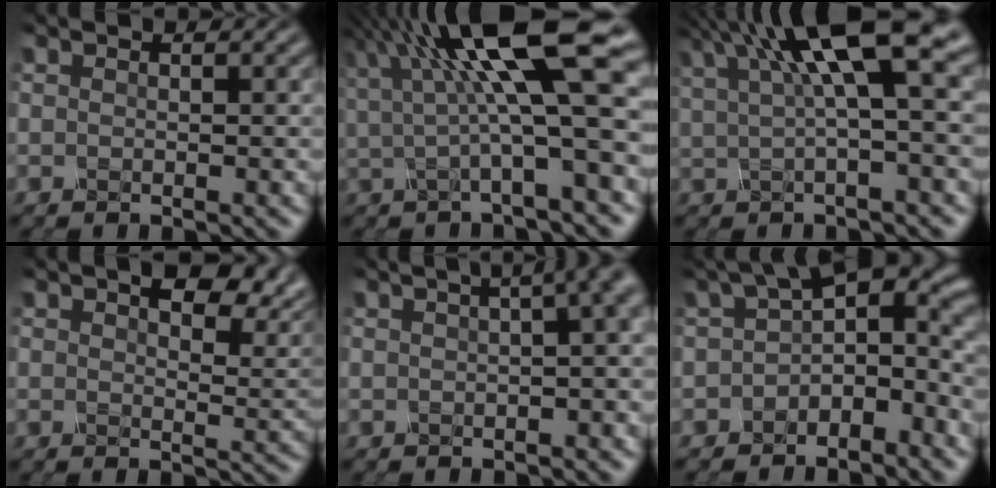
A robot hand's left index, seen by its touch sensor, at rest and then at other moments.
{"total": 12.6, "force": [3.7, 2.9, 11.7], "torque": [-0.183, 0.012, 0.060]}
{"total": 8.4, "force": [3.3, 1.9, 7.5], "torque": [-0.121, 0.019, 0.052]}
{"total": 7.4, "force": [4.2, 3.3, 5.1], "torque": [-0.068, 0.004, 0.063]}
{"total": 14.5, "force": [4.4, 7.4, 11.7], "torque": [-0.050, 0.070, 0.027]}
{"total": 6.9, "force": [-0.8, 3.8, 5.7], "torque": [-0.069, 0.018, -0.031]}